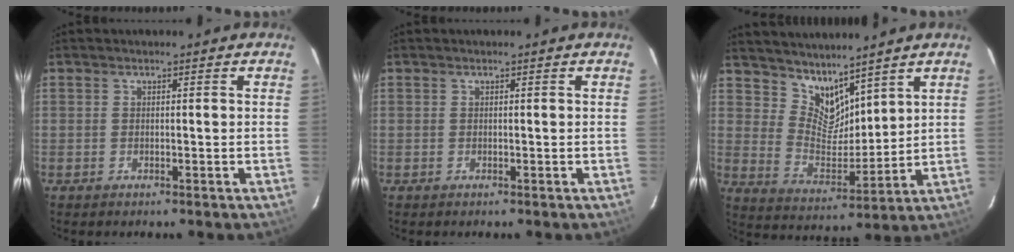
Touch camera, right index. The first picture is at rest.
{"total": 0.0}
{"total": 9.0, "force": [7.7, 3.7, 3.0], "torque": [-0.054, -0.005, 0.154]}